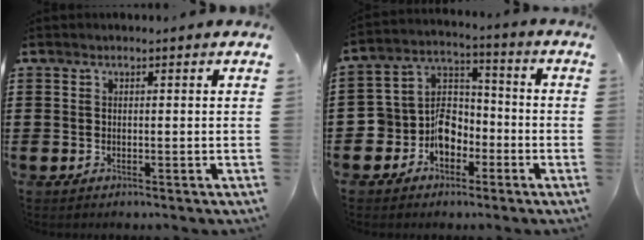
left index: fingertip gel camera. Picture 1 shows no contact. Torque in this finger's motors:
{"motor_torque": [1.30, 0.83, 0.39, 0.05]}